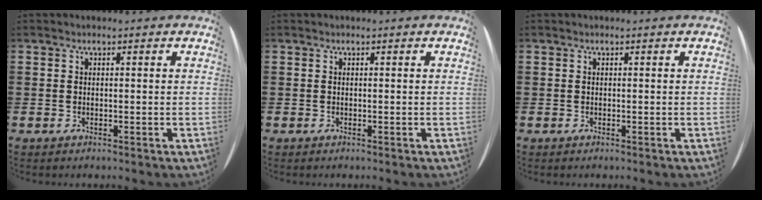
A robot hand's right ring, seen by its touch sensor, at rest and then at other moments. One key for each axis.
{"total": 0.0}
{"total": 0.0}